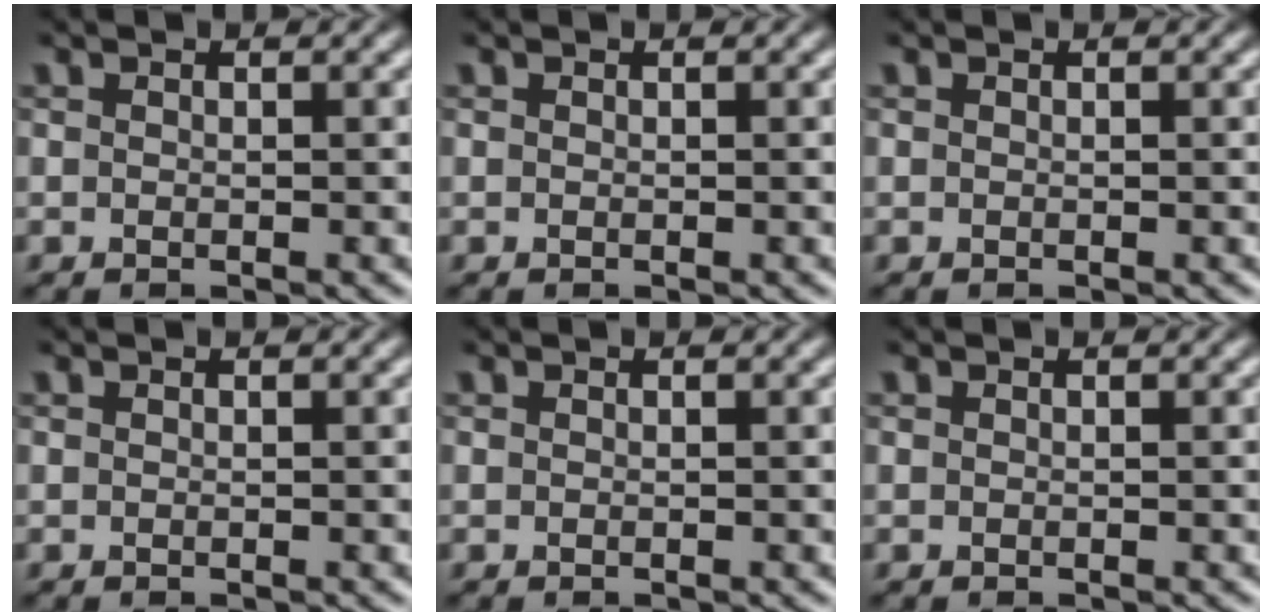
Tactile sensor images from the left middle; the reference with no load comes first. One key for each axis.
{"total": 0.0}
{"total": 0.0}
{"total": 0.0}
{"total": 0.0}
{"total": 0.0}